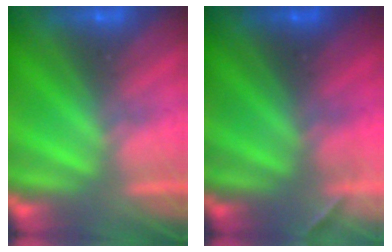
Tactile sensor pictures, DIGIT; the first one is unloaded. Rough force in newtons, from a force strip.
{"total": 1.7}